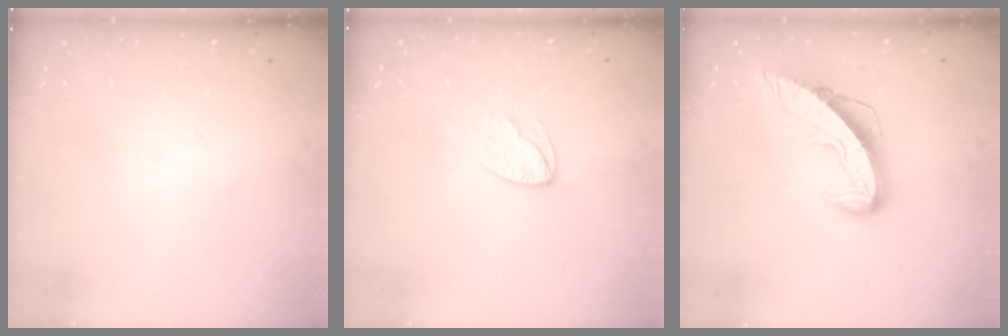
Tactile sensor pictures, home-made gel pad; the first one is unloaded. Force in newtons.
{"total": 7.1, "press": 7.1, "slide": 0.5}
{"total": 10.1, "press": 10.0, "slide": 0.8}